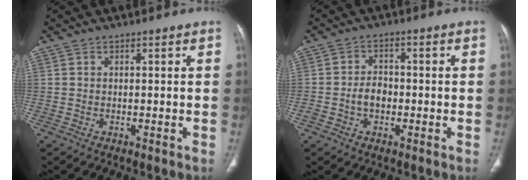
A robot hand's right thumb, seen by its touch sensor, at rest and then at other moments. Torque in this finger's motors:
{"motor_torque": [0.84, 0.96, 0.88, -0.19, 0.03]}